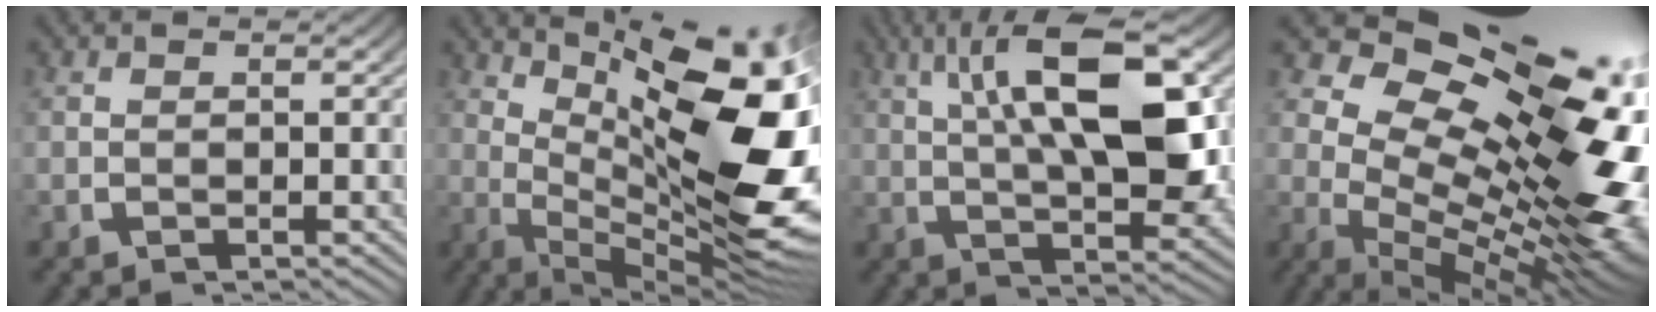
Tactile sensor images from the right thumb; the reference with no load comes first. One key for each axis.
{"total": 21.4, "fx": 0.9, "fy": 12.0, "fz": 17.8, "tx": -0.269, "ty": -0.054, "tz": 0.043}
{"total": 12.4, "fx": 2.5, "fy": 5.5, "fz": 10.9, "tx": -0.166, "ty": -0.009, "tz": 0.043}
{"total": 24.8, "fx": -0.1, "fy": 15.0, "fz": 19.8, "tx": -0.285, "ty": -0.058, "tz": 0.021}